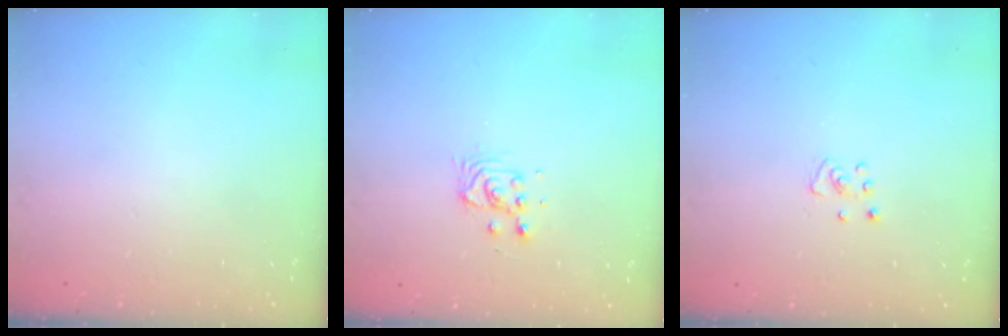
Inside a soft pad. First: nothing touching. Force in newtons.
{"total": 3.4, "press": 3.4, "slide": 0.4}
{"total": 3.4, "press": 3.4, "slide": 0.3}